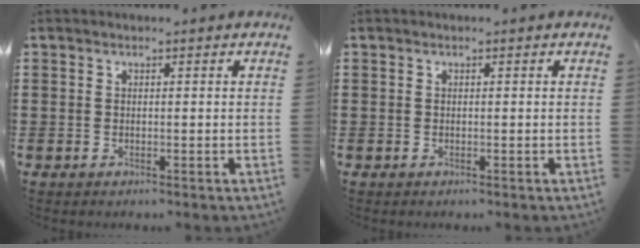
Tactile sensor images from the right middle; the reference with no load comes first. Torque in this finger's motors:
{"motor_torque": [0.21, -0.20, -0.01, 0.01]}